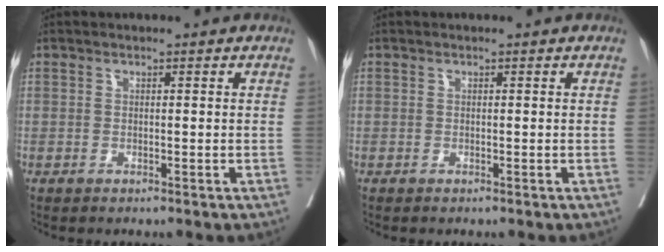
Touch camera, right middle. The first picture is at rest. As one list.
[{"total": 0.0}]